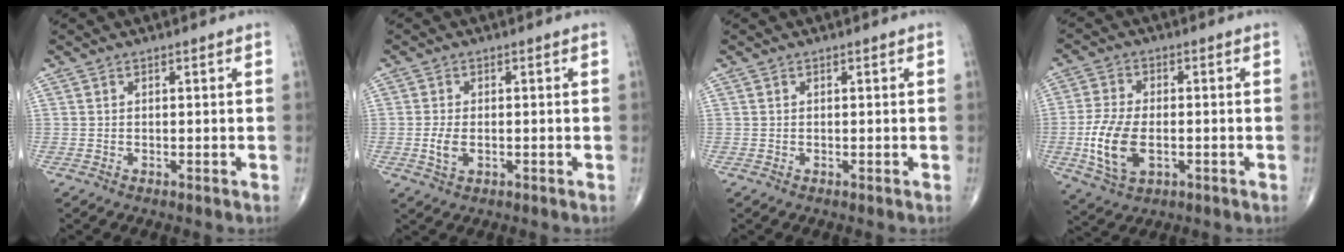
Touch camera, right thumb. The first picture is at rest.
{"total": 2.9, "force": [-0.5, 1.7, 2.3], "torque": [-0.049, -0.004, -0.008]}
{"total": 0.0}
{"total": 10.7, "force": [-2.2, 6.0, 8.6], "torque": [-0.180, 0.000, -0.036]}